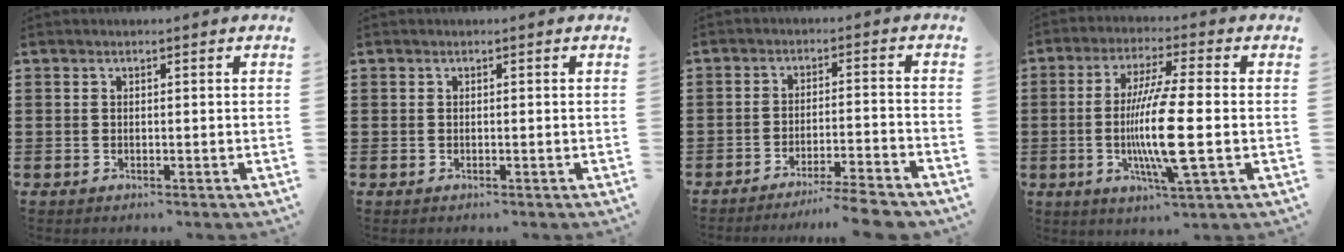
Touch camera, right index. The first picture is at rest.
{"total": 0.0}
{"total": 5.4, "force": [-5.0, -0.7, 2.0], "torque": [-0.033, -0.017, -0.097]}
{"total": 11.4, "force": [-1.8, 1.0, 11.2], "torque": [-0.223, -0.020, -0.041]}